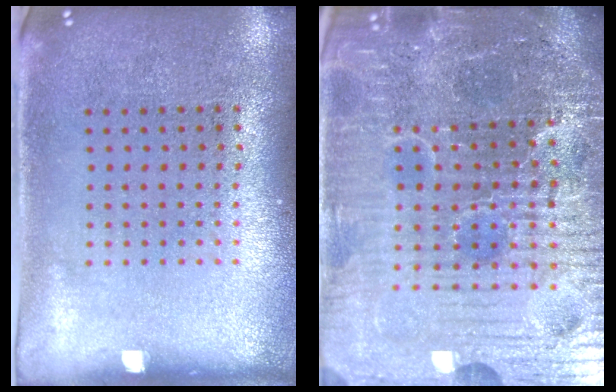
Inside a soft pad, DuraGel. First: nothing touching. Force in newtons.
{"total": 7.3, "press": 6.5, "slide": 3.2}